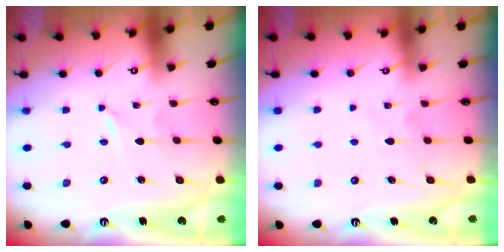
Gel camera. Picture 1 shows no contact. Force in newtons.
{"total": 6.0, "press": 5.9, "slide": 0.8}